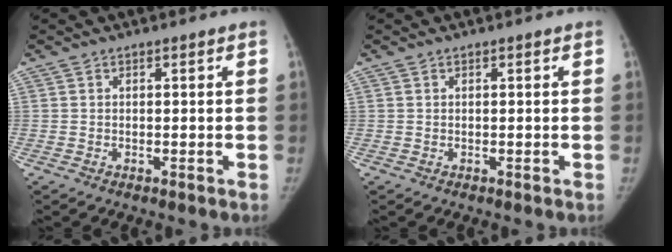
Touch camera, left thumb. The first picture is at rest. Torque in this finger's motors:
{"motor_torque": [-0.05, -0.06, 0.03, -0.02, 0.00]}